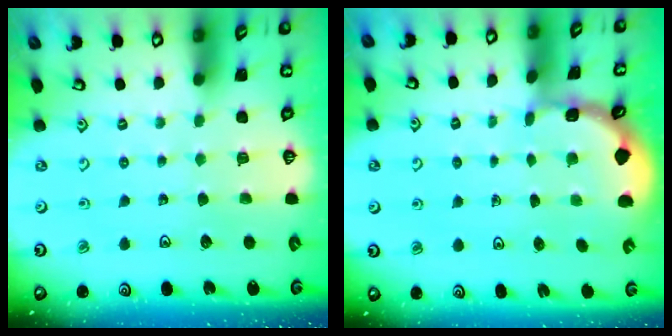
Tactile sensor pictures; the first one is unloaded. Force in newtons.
{"total": 1.6, "press": 1.6, "slide": 0.1}